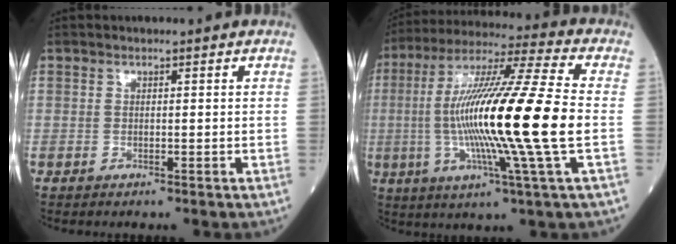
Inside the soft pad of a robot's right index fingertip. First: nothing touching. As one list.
[{"total": 21.4, "force": [-2.0, -1.1, 21.3], "torque": [-0.402, -0.009, -0.053]}]